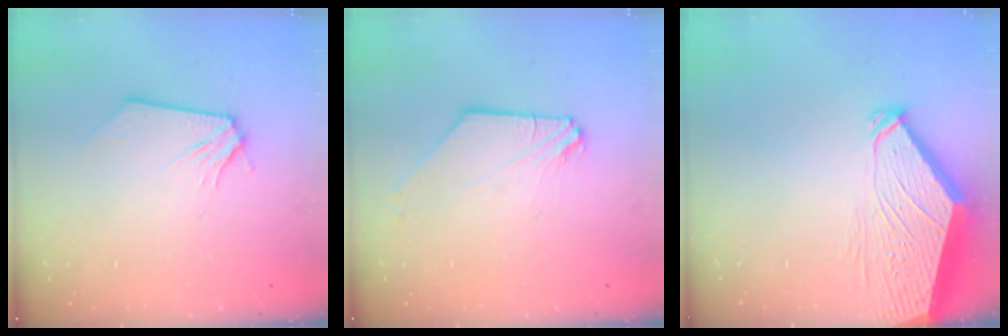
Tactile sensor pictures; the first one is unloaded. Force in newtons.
{"total": 2.5, "press": 2.5, "slide": 0.4}
{"total": 4.9, "press": 4.8, "slide": 0.7}